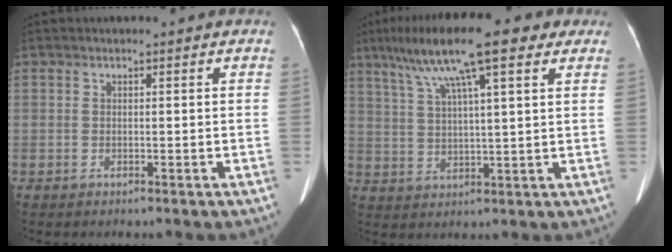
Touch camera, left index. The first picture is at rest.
{"total": 15.7, "force": [9.9, 2.4, 12.0], "torque": [-0.210, 0.045, 0.161]}